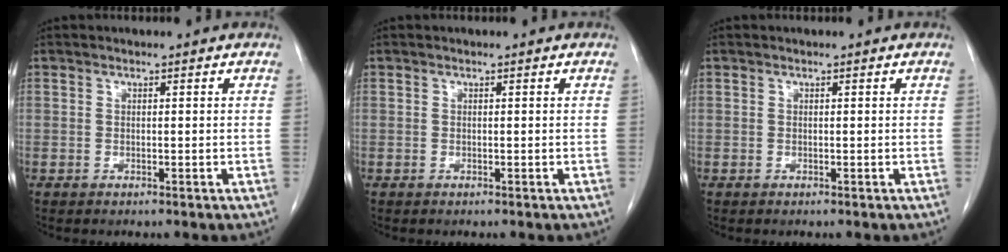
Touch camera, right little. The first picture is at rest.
{"total": 0.0}
{"total": 0.0}